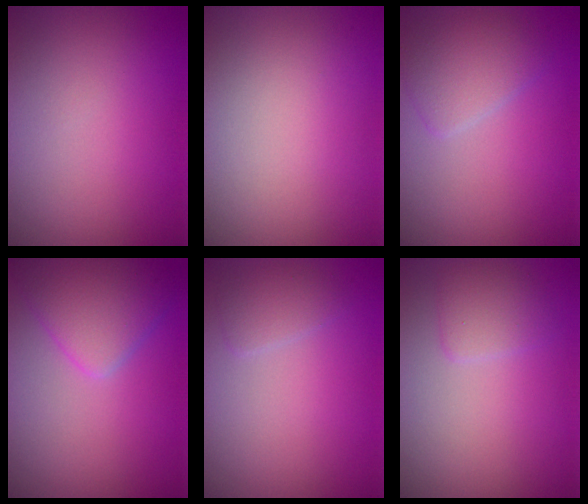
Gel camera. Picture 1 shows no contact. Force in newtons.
{"total": 0.0}
{"total": 2.9, "press": 2.9, "slide": 0.1}
{"total": 4.0, "press": 3.9, "slide": 0.2}
{"total": 1.5, "press": 1.5, "slide": 0.1}
{"total": 1.7, "press": 1.7, "slide": 0.0}